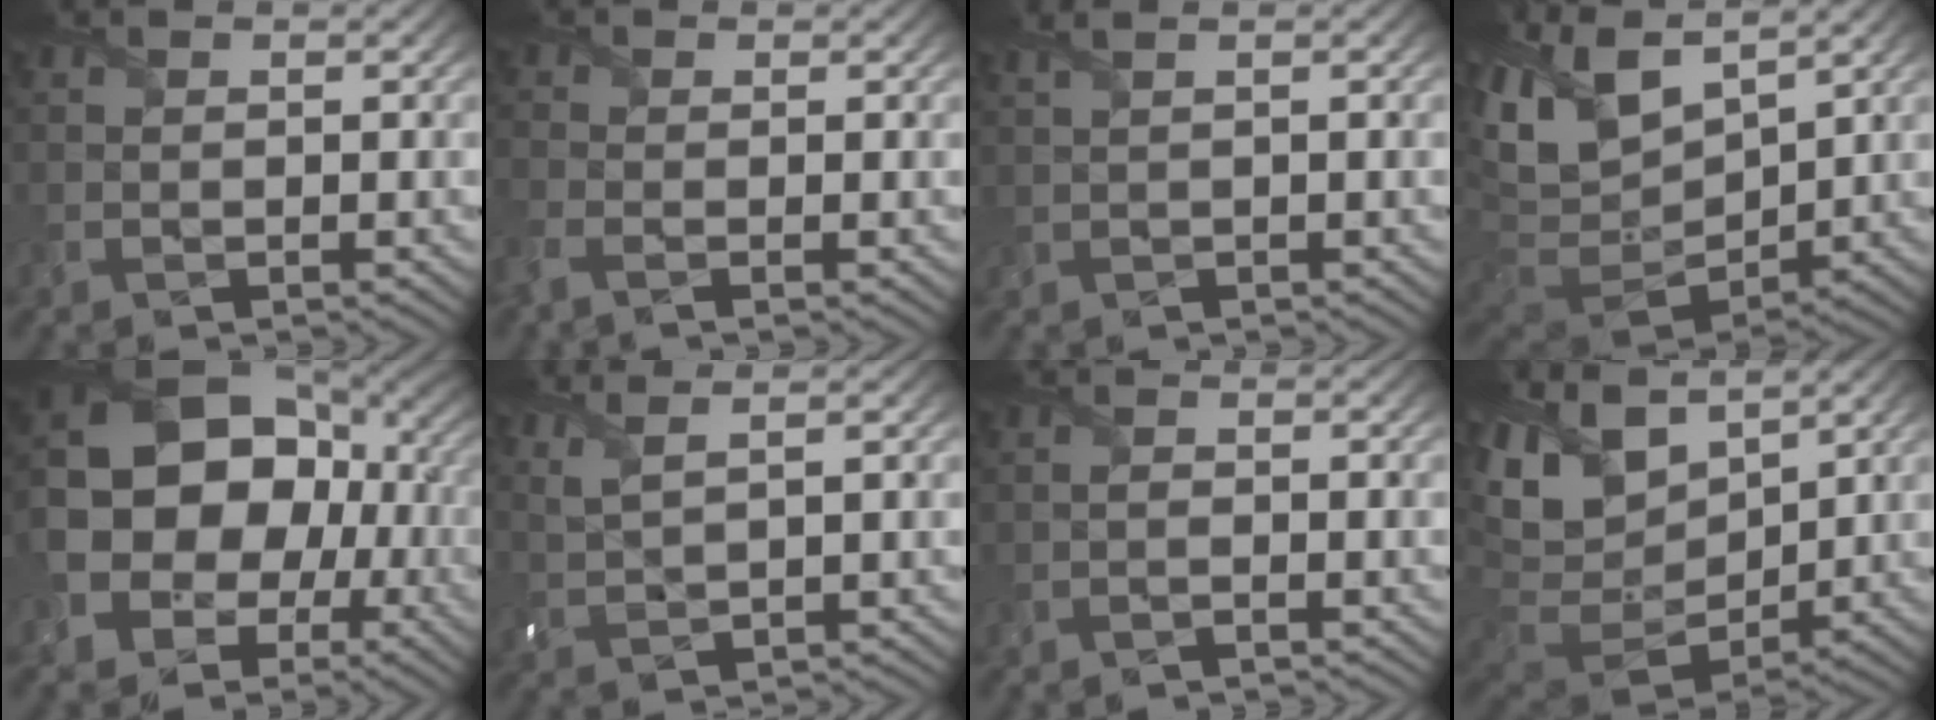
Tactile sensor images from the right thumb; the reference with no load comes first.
{"total": 2.8, "force": [-1.6, 1.0, 2.1], "torque": [-0.065, -0.011, -0.044]}
{"total": 1.9, "force": [1.1, 0.5, 1.5], "torque": [-0.034, 0.004, 0.013]}
{"total": 14.7, "force": [5.2, 8.3, 11.0], "torque": [-0.259, -0.005, 0.119]}
{"total": 16.7, "force": [-3.1, 13.3, 9.6], "torque": [-0.209, -0.017, -0.067]}
{"total": 4.3, "force": [2.9, 1.0, 3.0], "torque": [-0.062, 0.012, 0.053]}
{"total": 0.8, "force": [-0.6, 0.2, 0.5], "torque": [-0.011, -0.002, -0.013]}
{"total": 14.1, "force": [5.7, 8.6, 9.6], "torque": [-0.263, 0.012, 0.109]}